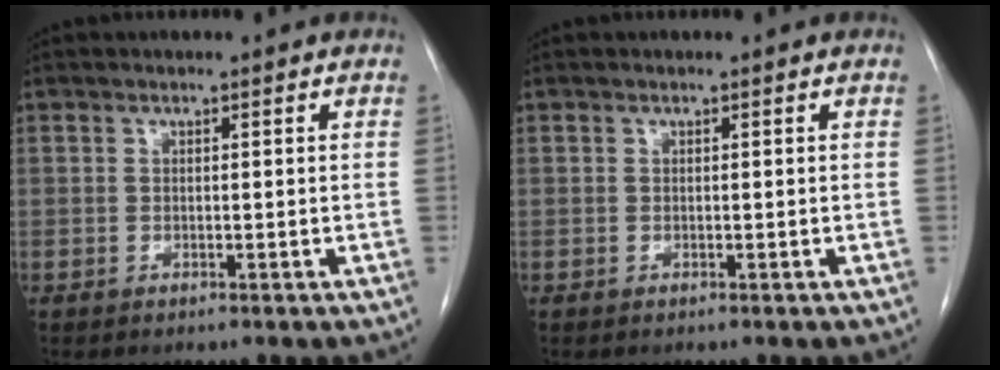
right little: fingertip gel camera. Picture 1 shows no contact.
{"total": 0.0}